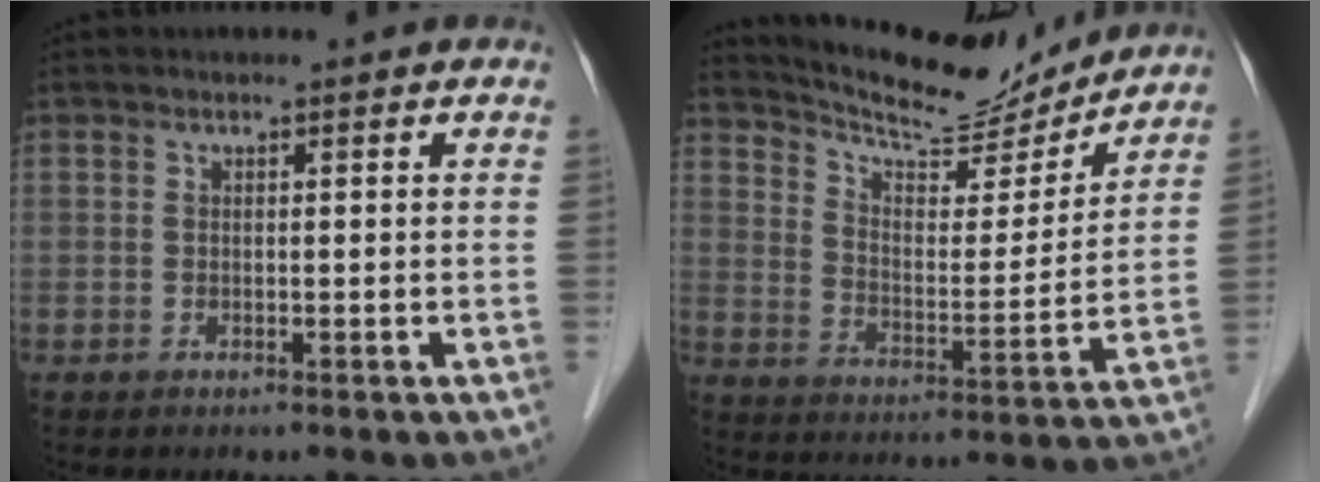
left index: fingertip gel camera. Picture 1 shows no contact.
{"total": 14.3, "force": [13.6, 2.3, 3.6], "torque": [-0.065, -0.016, 0.209]}